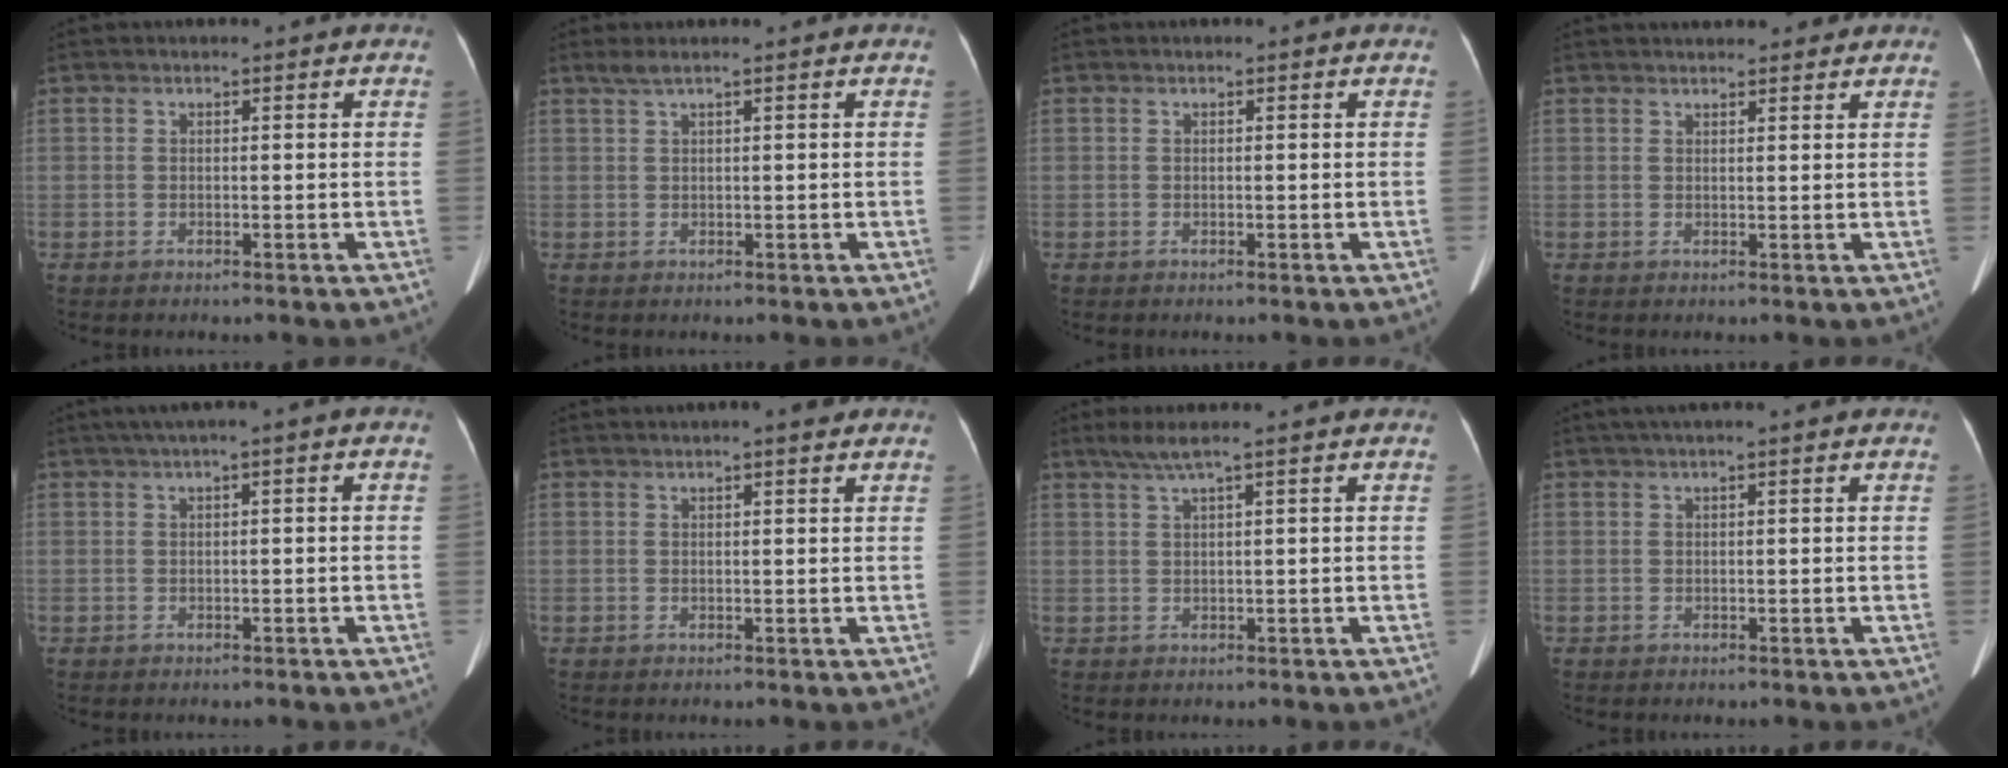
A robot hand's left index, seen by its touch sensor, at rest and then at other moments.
{"total": 1.4, "force": [0.9, -0.1, 1.0], "torque": [-0.030, 0.017, 0.025]}
{"total": 0.0}
{"total": 6.9, "force": [6.2, 1.5, 2.6], "torque": [-0.032, 0.026, 0.078]}
{"total": 2.9, "force": [0.8, 0.2, 2.8], "torque": [-0.049, 0.021, 0.016]}
{"total": 3.3, "force": [2.5, 0.2, 2.1], "torque": [-0.025, 0.016, 0.033]}
{"total": 2.7, "force": [1.7, -0.6, 2.0], "torque": [-0.054, 0.011, 0.042]}
{"total": 2.1, "force": [1.3, -0.3, 1.6], "torque": [-0.037, 0.020, 0.030]}